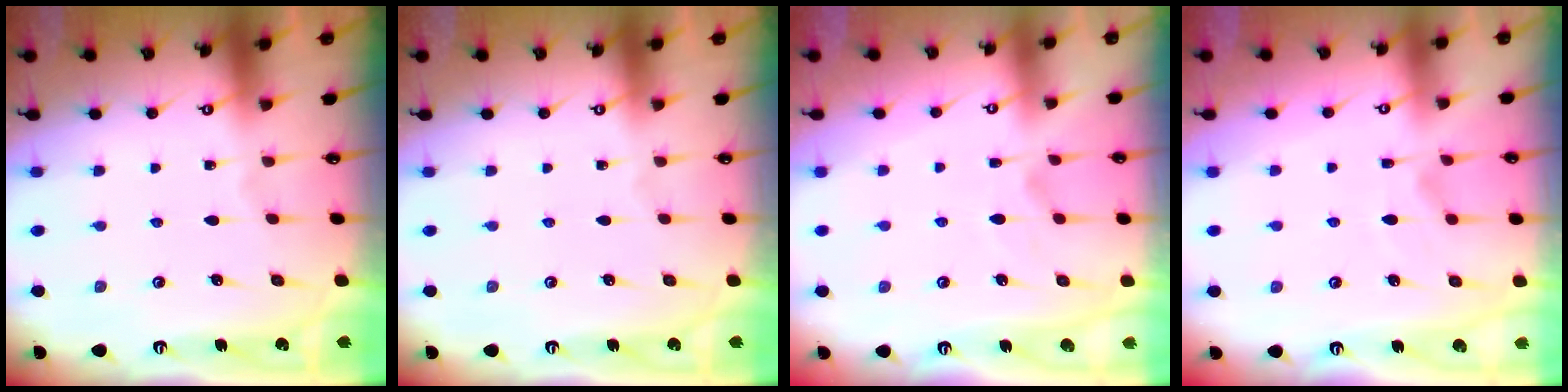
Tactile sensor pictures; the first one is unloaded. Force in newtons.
{"total": 0.0}
{"total": 3.9, "press": 3.7, "slide": 1.2}
{"total": 2.2, "press": 1.7, "slide": 1.4}